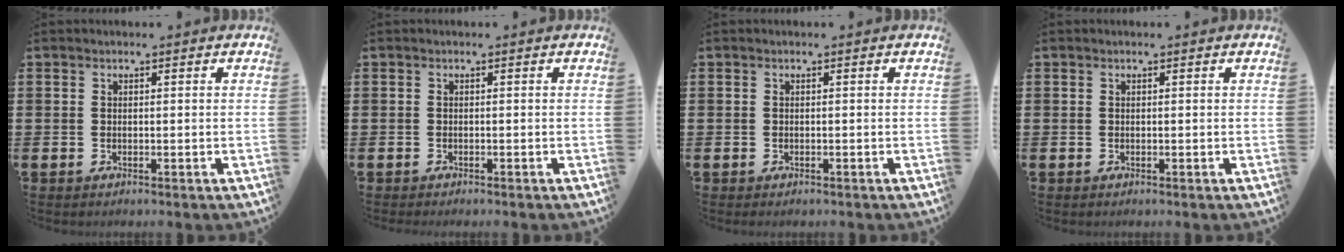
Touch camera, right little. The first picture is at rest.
{"total": 0.0}
{"total": 0.0}
{"total": 0.0}